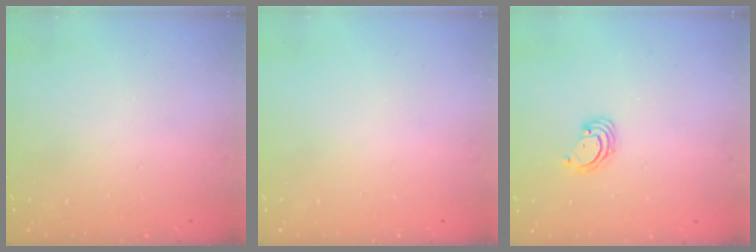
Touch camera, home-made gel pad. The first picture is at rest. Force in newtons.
{"total": 0.0}
{"total": 3.5, "press": 3.5, "slide": 0.1}